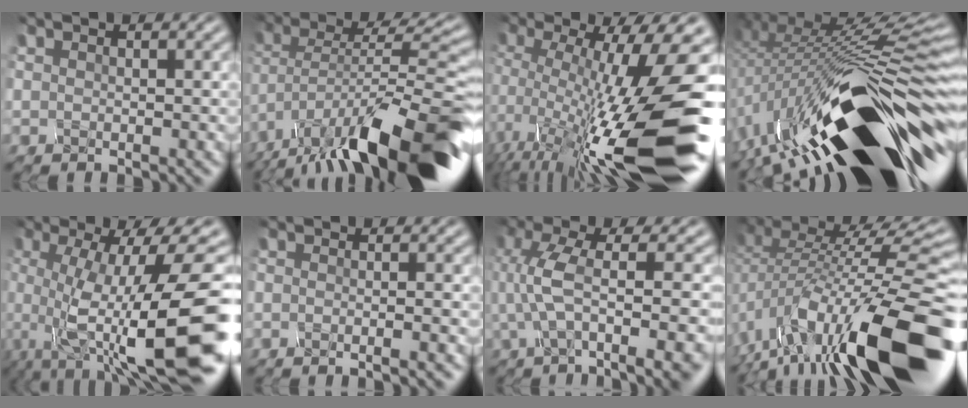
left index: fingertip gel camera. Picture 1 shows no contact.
{"total": 14.0, "force": [-9.4, 3.0, 10.0], "torque": [-0.168, 0.006, -0.159]}
{"total": 16.5, "force": [-5.5, 3.1, 15.2], "torque": [-0.239, 0.002, -0.092]}
{"total": 17.7, "force": [-6.2, 5.7, 15.6], "torque": [-0.259, 0.011, -0.110]}
{"total": 14.4, "force": [-3.8, 3.5, 13.5], "torque": [-0.205, -0.007, -0.050]}
{"total": 2.3, "force": [-0.8, 1.3, 1.8], "torque": [-0.005, 0.015, -0.041]}
{"total": 8.4, "force": [-1.8, 2.7, 7.7], "torque": [-0.128, 0.005, -0.030]}
{"total": 15.2, "force": [-6.0, 4.7, 13.2], "torque": [-0.225, 0.018, -0.103]}